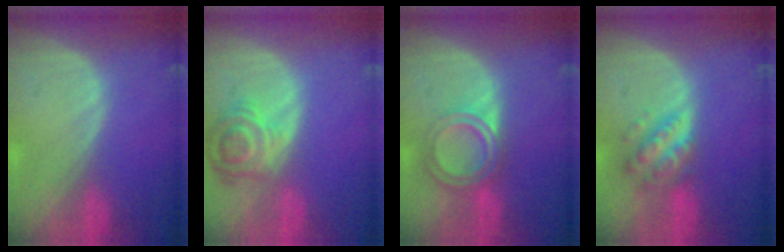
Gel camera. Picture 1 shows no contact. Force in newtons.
{"total": 7.4, "press": 6.6, "slide": 3.4}
{"total": 6.5, "press": 5.5, "slide": 3.4}
{"total": 6.3, "press": 5.7, "slide": 2.6}